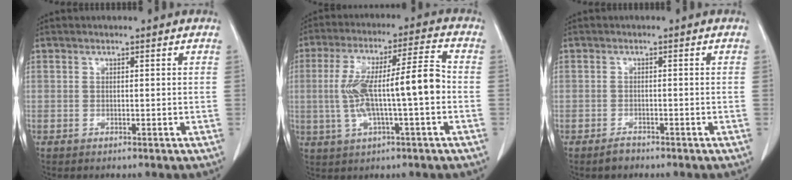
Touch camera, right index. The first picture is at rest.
{"total": 12.6, "force": [-1.1, 1.5, 12.5], "torque": [-0.234, 0.025, -0.015]}
{"total": 1.6, "force": [-1.3, 0.6, 0.5], "torque": [-0.011, 0.000, -0.019]}